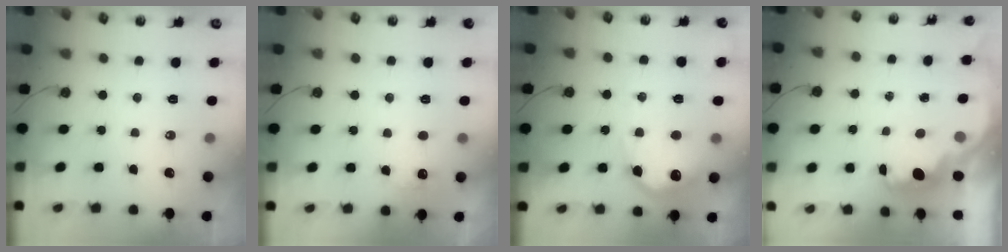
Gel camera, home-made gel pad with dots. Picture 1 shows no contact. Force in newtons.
{"total": 5.8, "press": 5.7, "slide": 1.1}
{"total": 14.9, "press": 14.9, "slide": 0.8}
{"total": 2.5, "press": 2.4, "slide": 0.8}